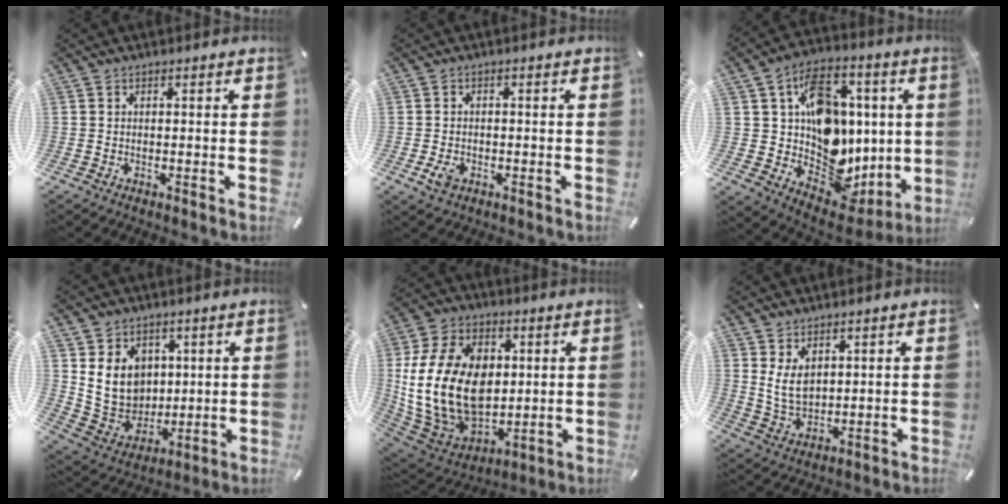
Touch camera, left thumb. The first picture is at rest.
{"total": 3.3, "force": [-1.1, 2.3, 2.0], "torque": [-0.049, 0.000, -0.022]}
{"total": 16.6, "force": [1.8, 13.5, 9.5], "torque": [-0.131, -0.021, 0.051]}
{"total": 12.4, "force": [3.7, 10.9, 4.6], "torque": [-0.099, -0.023, 0.078]}
{"total": 22.8, "force": [1.2, 16.6, 15.6], "torque": [-0.319, -0.004, 0.028]}
{"total": 6.4, "force": [2.7, 4.5, 3.6], "torque": [-0.093, -0.010, 0.046]}